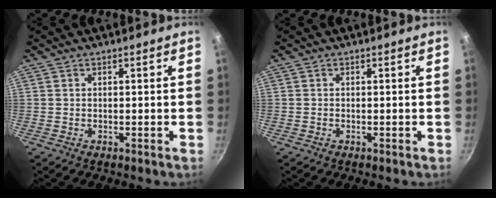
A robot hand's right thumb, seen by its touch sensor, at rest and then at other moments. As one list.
[{"total": 0.0}]